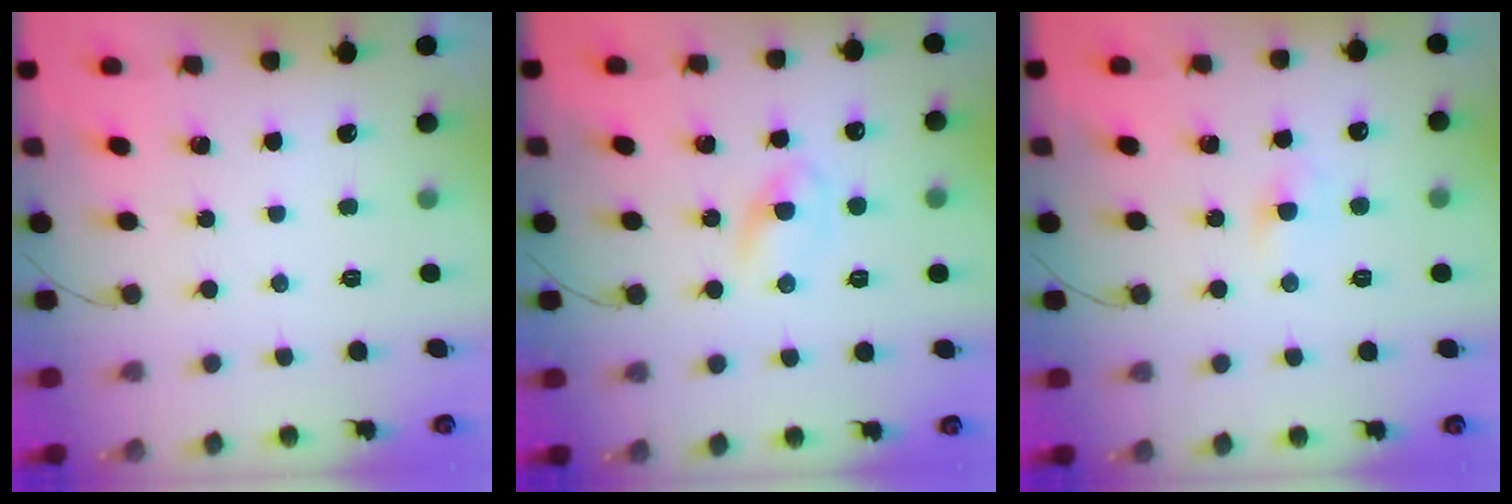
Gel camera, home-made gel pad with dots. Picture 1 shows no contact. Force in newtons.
{"total": 2.7, "press": 2.4, "slide": 1.4}
{"total": 3.8, "press": 3.6, "slide": 1.2}